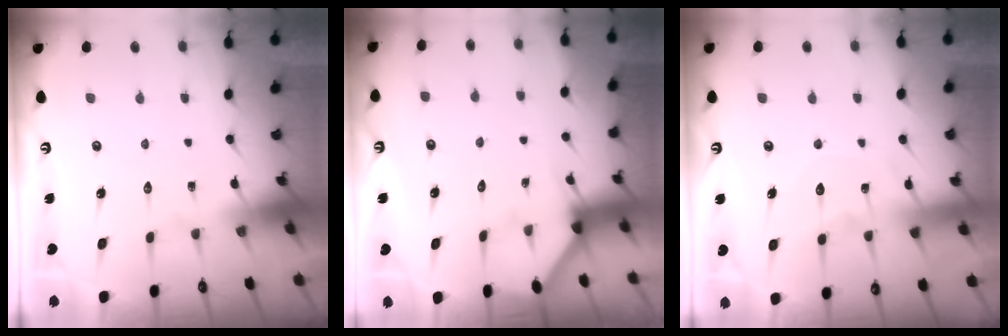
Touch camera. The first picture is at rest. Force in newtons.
{"total": 2.2, "press": 2.2, "slide": 0.4}
{"total": 8.8, "press": 8.8, "slide": 0.9}